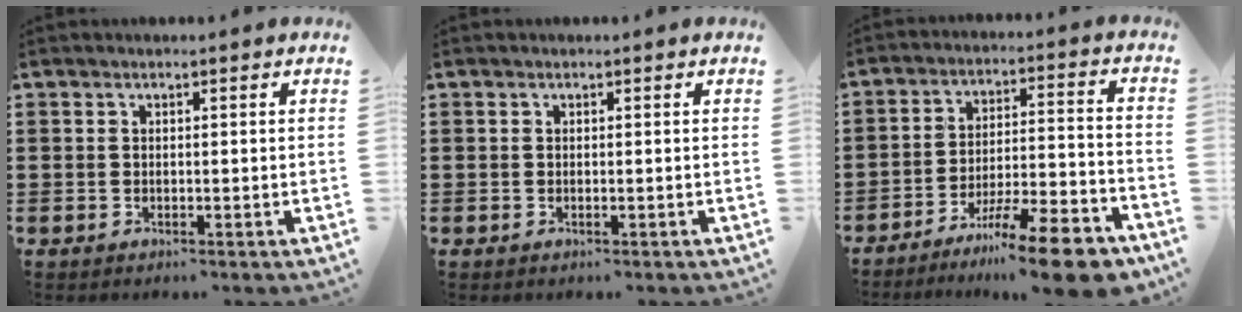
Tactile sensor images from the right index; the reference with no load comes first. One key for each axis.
{"total": 0.0}
{"total": 13.2, "fx": -10.1, "fy": 1.5, "fz": 8.4, "tx": -0.127, "ty": 0.033, "tz": -0.183}